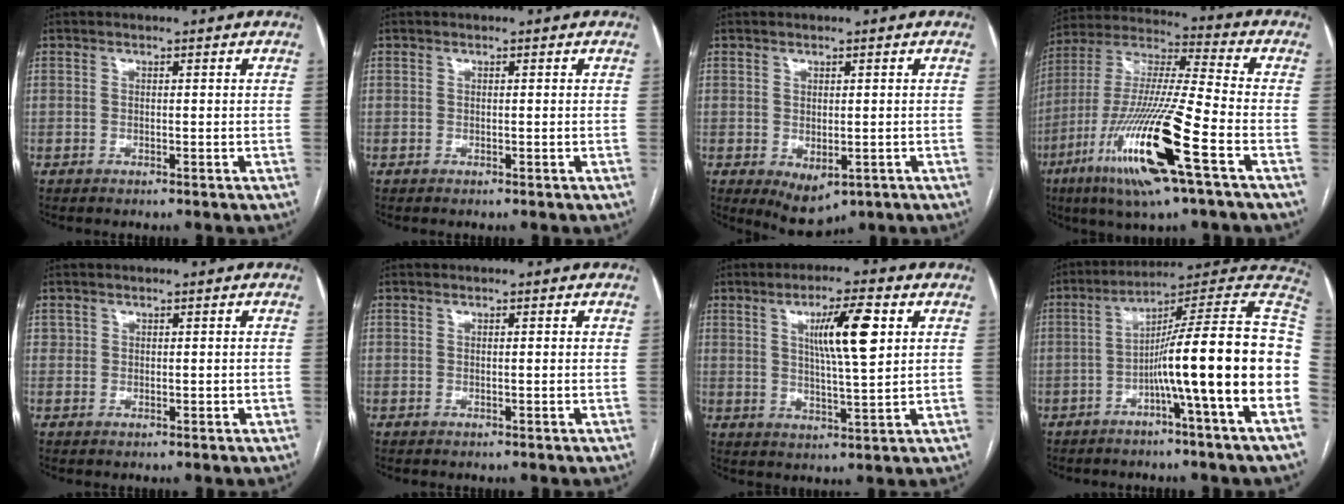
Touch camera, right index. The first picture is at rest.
{"total": 0.0}
{"total": 4.9, "force": [-1.8, 2.9, 3.5], "torque": [-0.048, -0.009, -0.007]}
{"total": 20.3, "force": [-8.9, 0.8, 18.3], "torque": [-0.389, -0.036, -0.169]}
{"total": 1.2, "force": [0.4, 1.1, 0.5], "torque": [-0.007, 0.005, 0.008]}
{"total": 0.5, "force": [0.2, 0.0, 0.5], "torque": [-0.009, 0.001, 0.001]}
{"total": 9.4, "force": [3.1, 0.8, 8.8], "torque": [-0.148, 0.002, 0.051]}
{"total": 18.6, "force": [-3.7, -1.8, 18.2], "torque": [-0.214, 0.031, -0.069]}